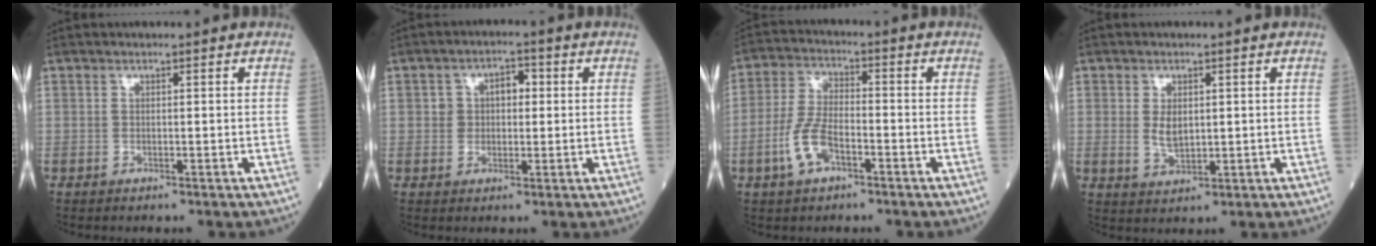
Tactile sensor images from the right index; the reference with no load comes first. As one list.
[{"total": 4.4, "force": [0.8, 3.0, 3.1], "torque": [-0.045, 0.018, 0.014]}, {"total": 7.0, "force": [-3.1, 2.9, 5.6], "torque": [-0.129, 0.003, -0.062]}, {"total": 3.3, "force": [0.5, 1.8, 2.8], "torque": [-0.053, -0.004, 0.015]}]